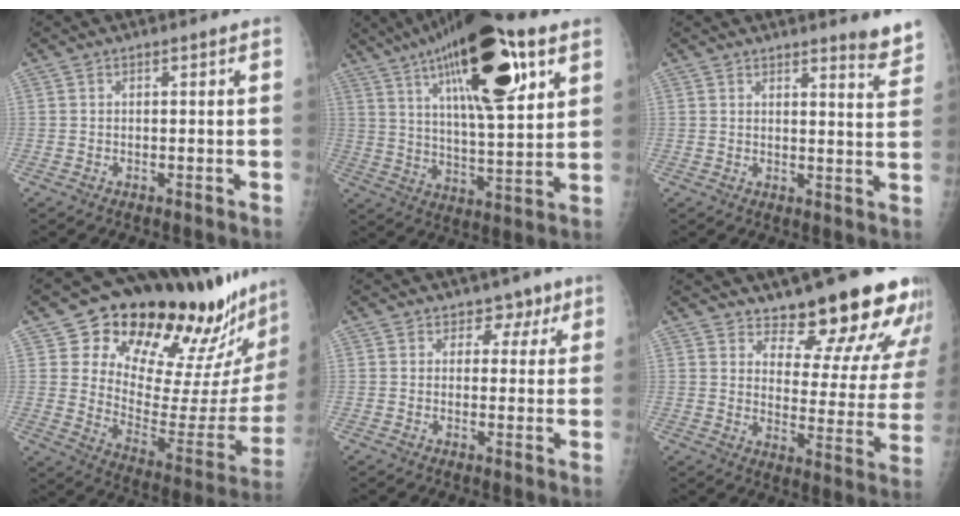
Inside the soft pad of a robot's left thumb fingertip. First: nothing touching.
{"total": 25.1, "force": [12.0, 7.7, 20.7], "torque": [-0.323, -0.021, 0.195]}
{"total": 4.8, "force": [4.4, 0.4, 1.9], "torque": [-0.015, -0.043, 0.046]}
{"total": 29.2, "force": [22.6, 9.1, 16.2], "torque": [-0.204, -0.136, 0.318]}
{"total": 3.7, "force": [2.2, 3.0, 0.5], "torque": [0.026, -0.007, 0.024]}
{"total": 16.5, "force": [14.6, 4.7, 6.0], "torque": [-0.026, -0.127, 0.182]}